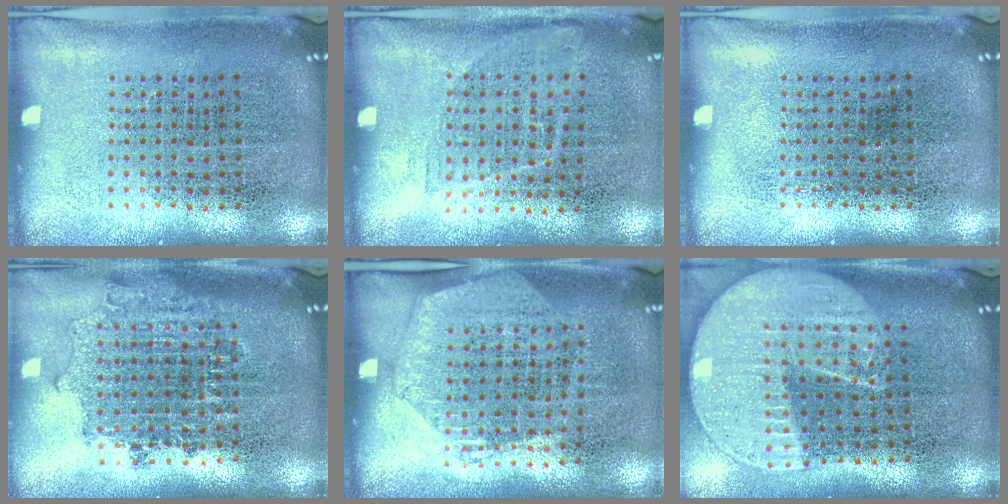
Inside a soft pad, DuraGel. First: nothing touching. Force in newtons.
{"total": 1.1, "press": 0.9, "slide": 0.6}
{"total": 0.0}
{"total": 1.7, "press": 1.3, "slide": 1.0}
{"total": 1.5, "press": 1.3, "slide": 0.7}
{"total": 2.3, "press": 2.0, "slide": 1.1}